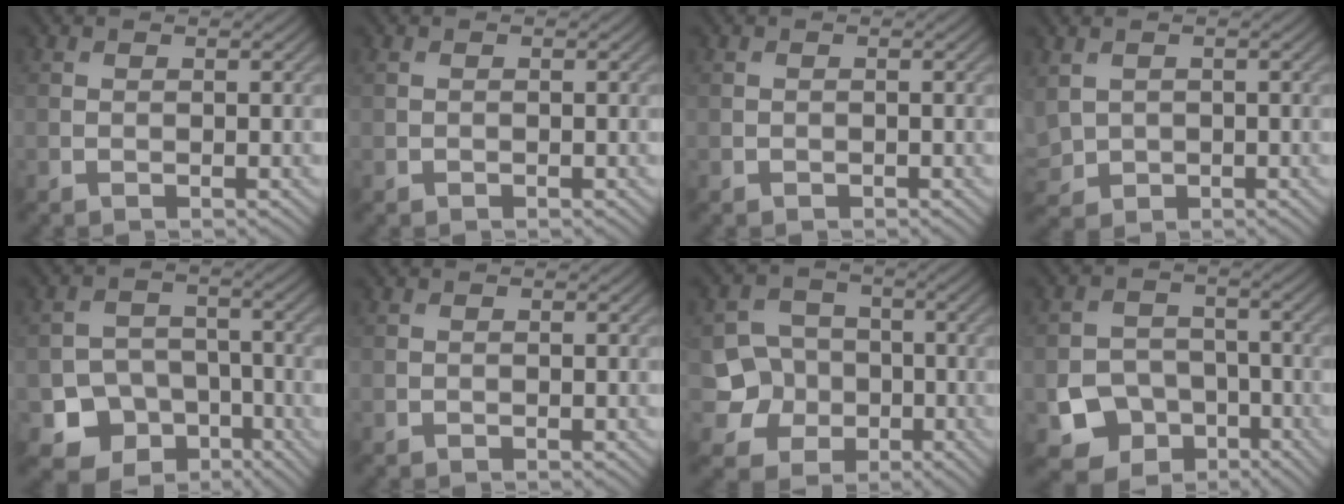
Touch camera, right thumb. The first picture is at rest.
{"total": 0.6, "force": [0.2, 0.4, 0.4], "torque": [-0.009, 0.001, 0.003]}
{"total": 0.0}
{"total": 3.4, "force": [0.3, 2.8, 2.0], "torque": [-0.064, -0.007, 0.008]}
{"total": 7.6, "force": [-3.8, 5.9, 2.8], "torque": [-0.049, -0.014, -0.076]}
{"total": 0.0}
{"total": 6.5, "force": [-1.6, 5.9, 2.1], "torque": [-0.041, -0.011, -0.052]}
{"total": 7.5, "force": [-3.7, 5.8, 2.9], "torque": [-0.057, -0.018, -0.069]}